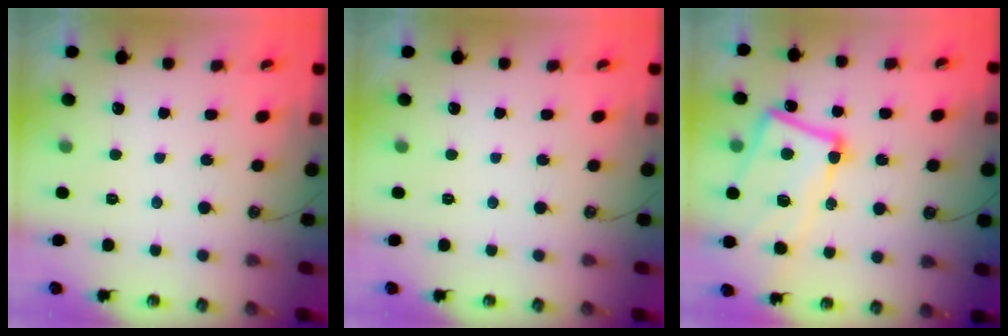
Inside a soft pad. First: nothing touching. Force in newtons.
{"total": 0.0}
{"total": 14.2, "press": 14.0, "slide": 2.3}